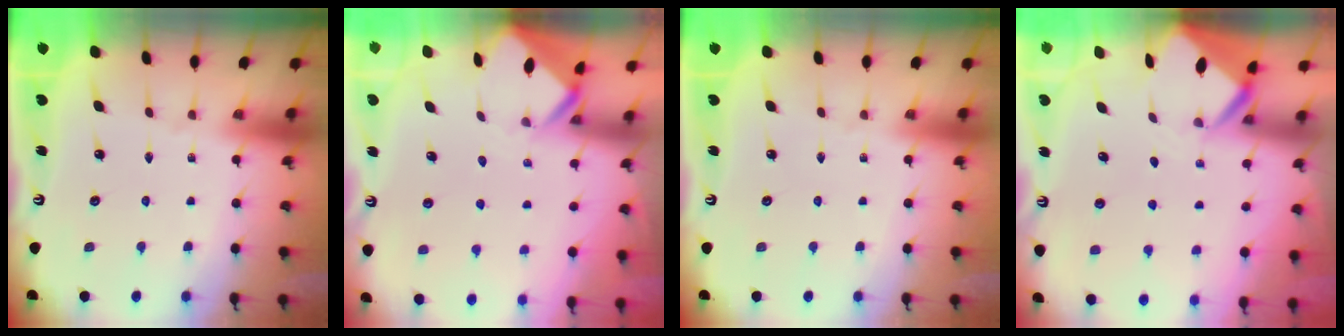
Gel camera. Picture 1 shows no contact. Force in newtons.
{"total": 2.8, "press": 2.8, "slide": 0.2}
{"total": 0.0}
{"total": 3.9, "press": 3.9, "slide": 0.3}